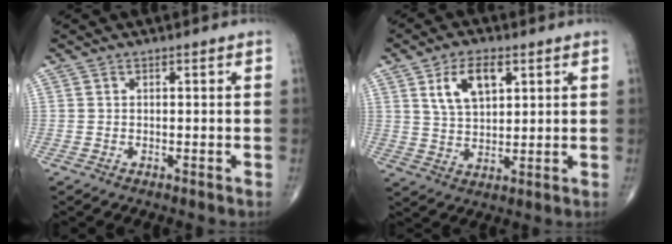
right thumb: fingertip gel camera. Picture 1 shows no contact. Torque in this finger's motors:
{"motor_torque": [-0.76, 1.04, 0.81, 0.48, 0.04]}